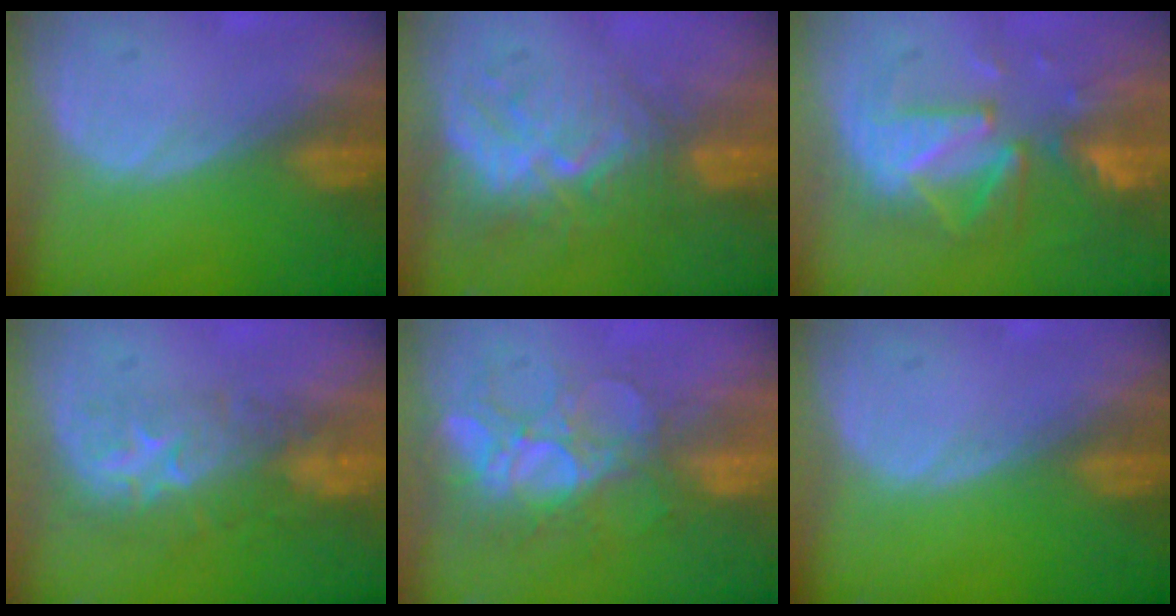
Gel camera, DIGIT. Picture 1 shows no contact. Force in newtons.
{"total": 9.9, "press": 8.6, "slide": 4.9}
{"total": 9.7, "press": 8.8, "slide": 4.0}
{"total": 8.1, "press": 7.7, "slide": 2.5}
{"total": 9.8, "press": 8.6, "slide": 4.8}
{"total": 0.0}